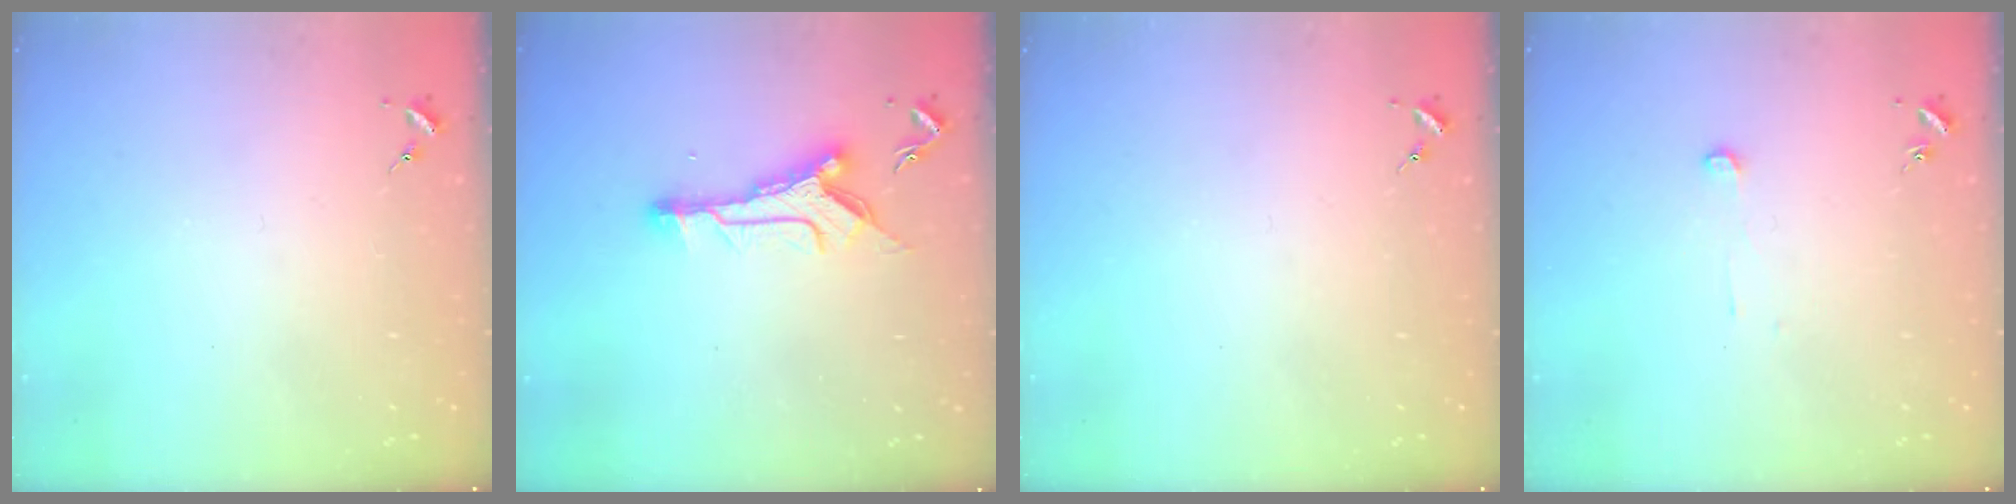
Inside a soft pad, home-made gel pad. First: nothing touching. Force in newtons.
{"total": 10.8, "press": 10.8, "slide": 0.3}
{"total": 0.0}
{"total": 3.2, "press": 3.2, "slide": 0.1}